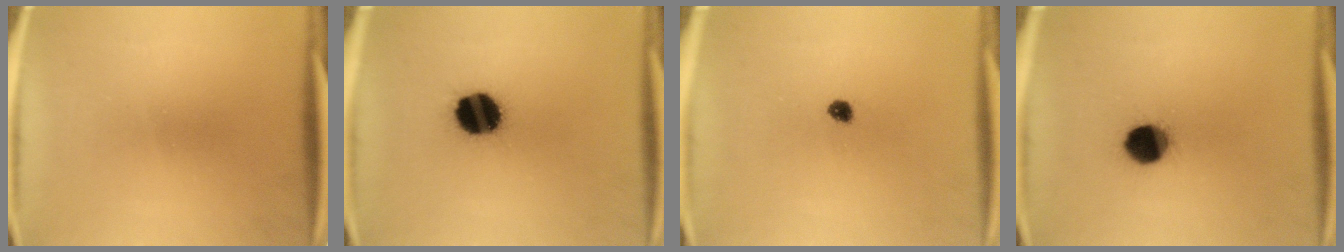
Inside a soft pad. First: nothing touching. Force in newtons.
{"total": 13.3}
{"total": 1.9}
{"total": 9.3}